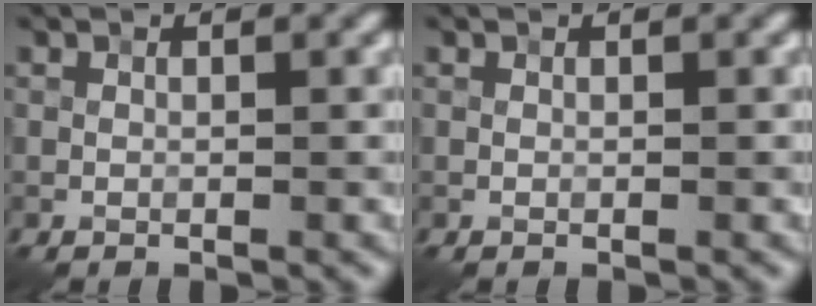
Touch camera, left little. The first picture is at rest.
{"total": 0.0}